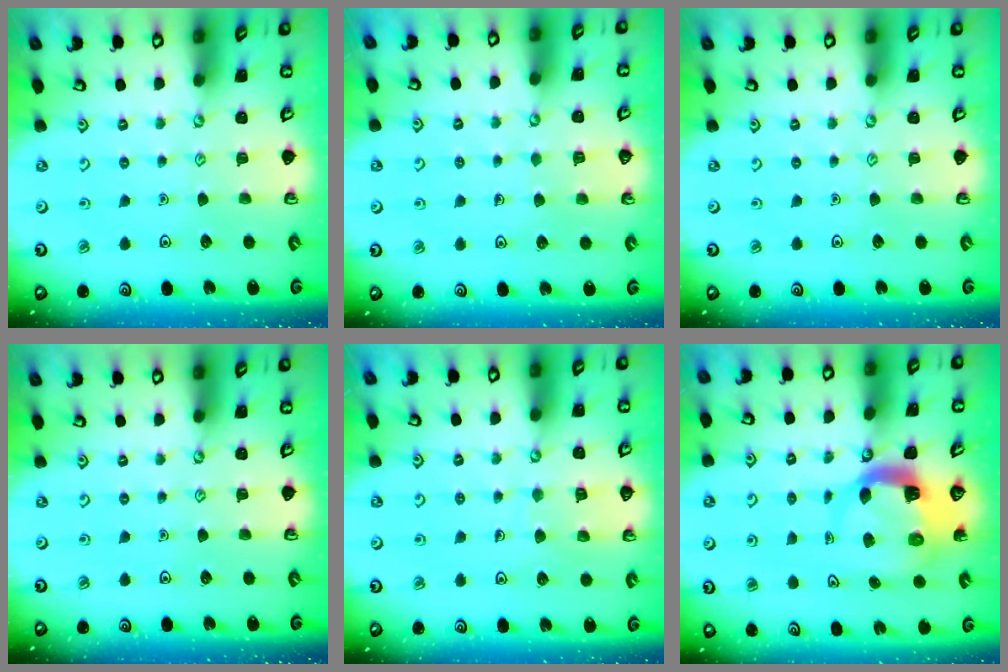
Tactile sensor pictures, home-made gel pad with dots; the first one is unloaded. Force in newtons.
{"total": 4.0, "press": 4.0, "slide": 0.4}
{"total": 0.0}
{"total": 0.0}
{"total": 6.7, "press": 6.6, "slide": 0.5}
{"total": 5.4, "press": 5.3, "slide": 0.8}